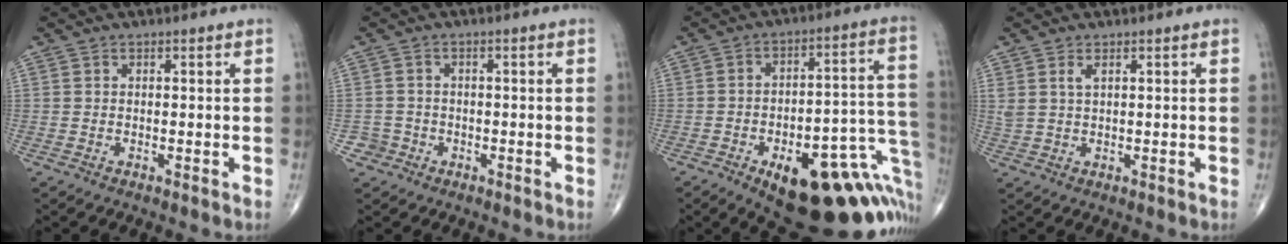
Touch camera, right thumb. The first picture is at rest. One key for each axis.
{"total": 2.5, "fx": -1.1, "fy": 2.2, "fz": -0.4, "tx": 0.020, "ty": 0.011, "tz": -0.026}
{"total": 26.3, "fx": -10.8, "fy": 11.0, "fz": 21.2, "tx": -0.187, "ty": 0.073, "tz": -0.131}
{"total": 2.3, "fx": 1.2, "fy": 0.9, "fz": 1.8, "tx": -0.044, "ty": 0.001, "tz": 0.032}